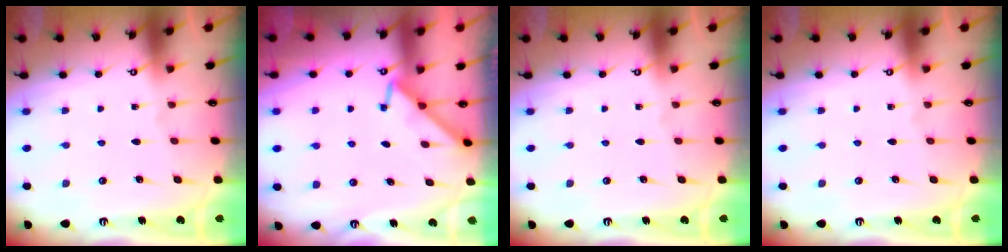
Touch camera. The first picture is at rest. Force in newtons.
{"total": 3.3, "press": 3.2, "slide": 0.6}
{"total": 0.0}
{"total": 0.0}